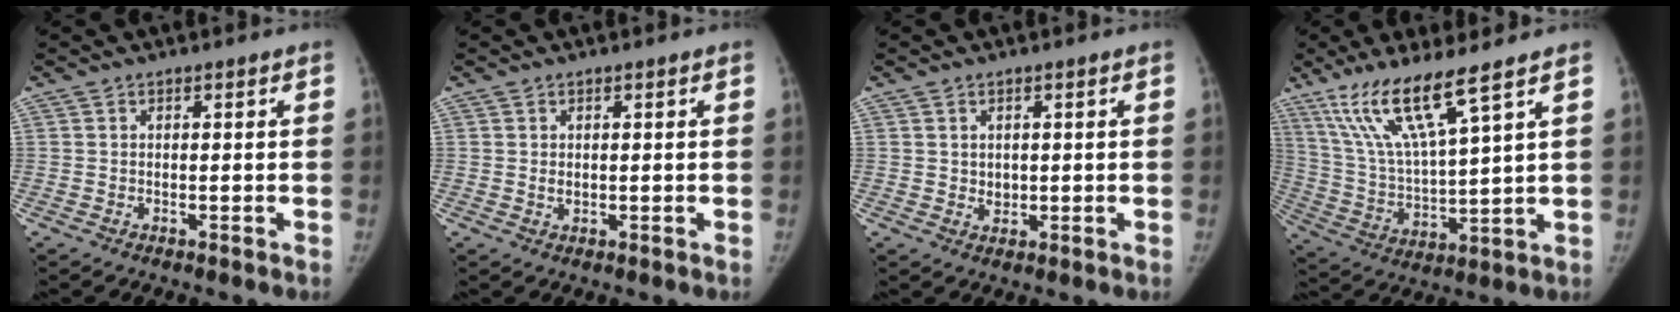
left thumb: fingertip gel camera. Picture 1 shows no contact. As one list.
[{"total": 1.1, "force": [0.1, 0.8, 0.7], "torque": [-0.008, -0.002, 0.006]}, {"total": 1.9, "force": [0.4, 1.6, 0.8], "torque": [-0.006, -0.005, 0.011]}, {"total": 14.2, "force": [9.2, 1.5, 10.8], "torque": [-0.219, -0.043, 0.192]}]